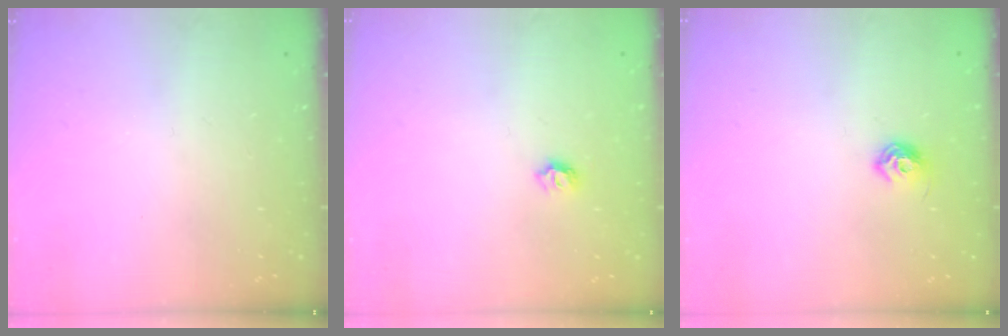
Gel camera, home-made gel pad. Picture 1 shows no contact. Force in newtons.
{"total": 5.5, "press": 5.5, "slide": 0.5}
{"total": 7.2, "press": 7.1, "slide": 0.9}